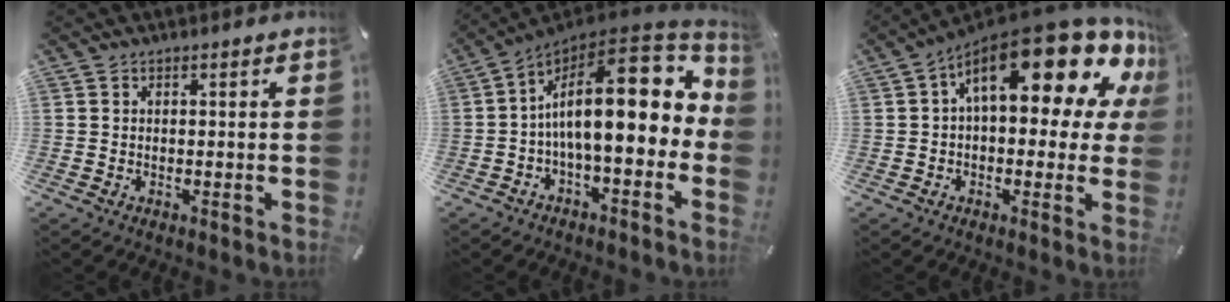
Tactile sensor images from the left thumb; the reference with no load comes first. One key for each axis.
{"total": 21.2, "fx": 2.6, "fy": 8.3, "fz": 19.3, "tx": -0.324, "ty": -0.035, "tz": 0.042}
{"total": 21.5, "fx": 10.0, "fy": 8.7, "fz": 16.9, "tx": -0.245, "ty": -0.071, "tz": 0.165}